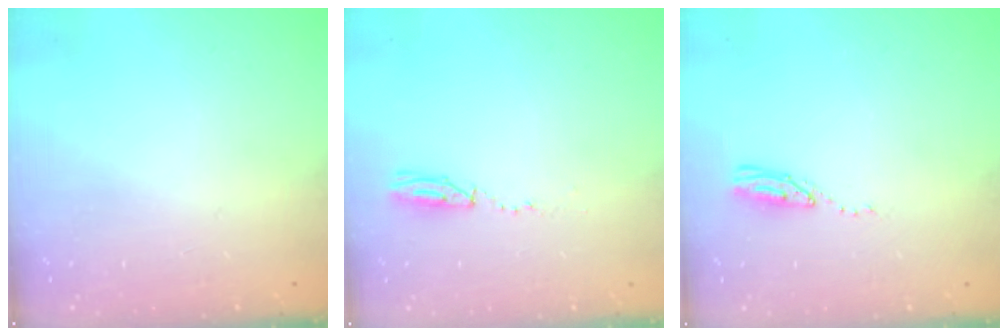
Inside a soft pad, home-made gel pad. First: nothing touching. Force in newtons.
{"total": 11.2, "press": 4.4, "slide": 10.3}
{"total": 3.8, "press": 3.8, "slide": 0.2}